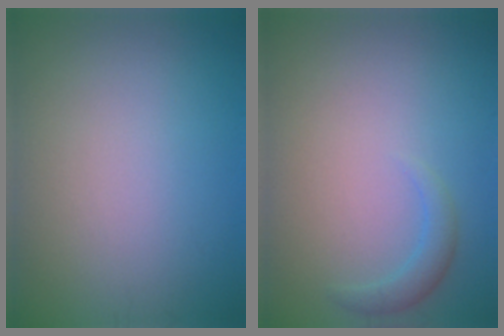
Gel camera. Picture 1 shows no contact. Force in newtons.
{"total": 1.6, "press": 1.6, "slide": 0.1}